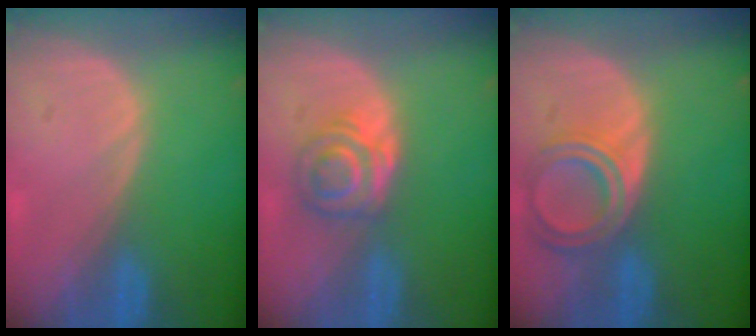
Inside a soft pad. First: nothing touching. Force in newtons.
{"total": 5.2, "press": 4.9, "slide": 1.8}
{"total": 6.5, "press": 5.9, "slide": 2.8}